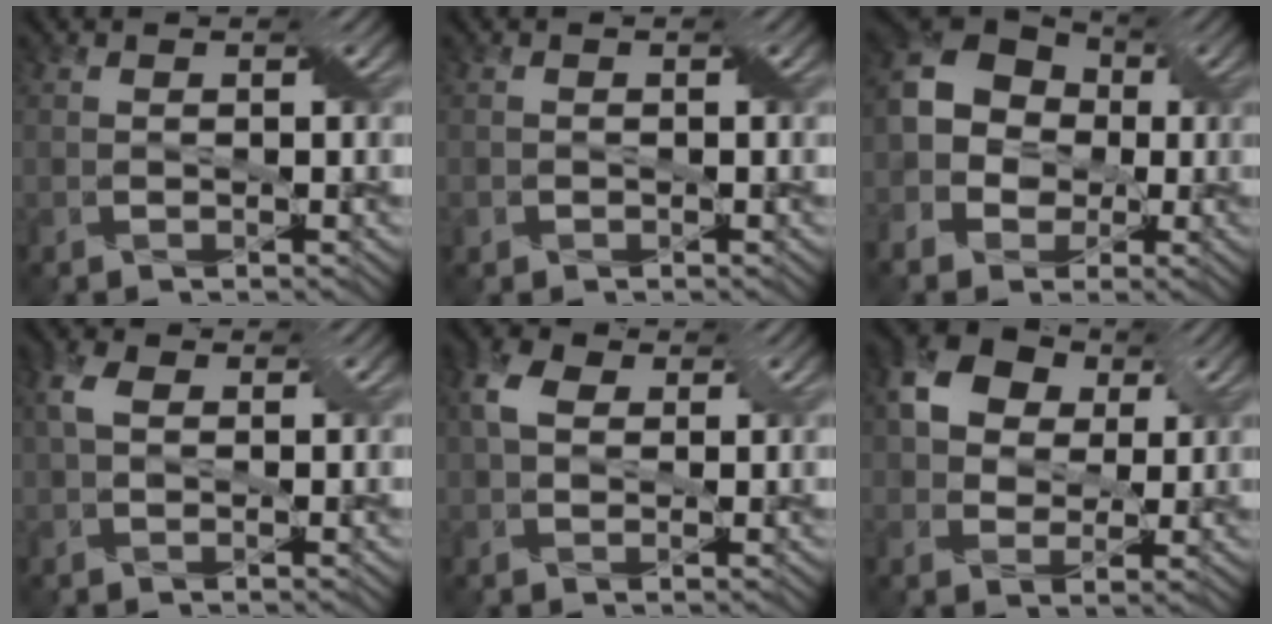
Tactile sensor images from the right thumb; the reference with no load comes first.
{"total": 0.7, "force": [-0.3, 0.6, -0.1], "torque": [0.002, -0.001, -0.006]}
{"total": 9.4, "force": [-1.2, 8.0, 4.9], "torque": [-0.113, -0.002, -0.040]}
{"total": 3.0, "force": [0.9, 1.8, 2.3], "torque": [-0.055, 0.012, 0.011]}
{"total": 4.1, "force": [1.3, 2.7, 2.9], "torque": [-0.072, 0.011, 0.018]}
{"total": 7.8, "force": [3.1, 5.7, 4.4], "torque": [-0.109, 0.014, 0.041]}